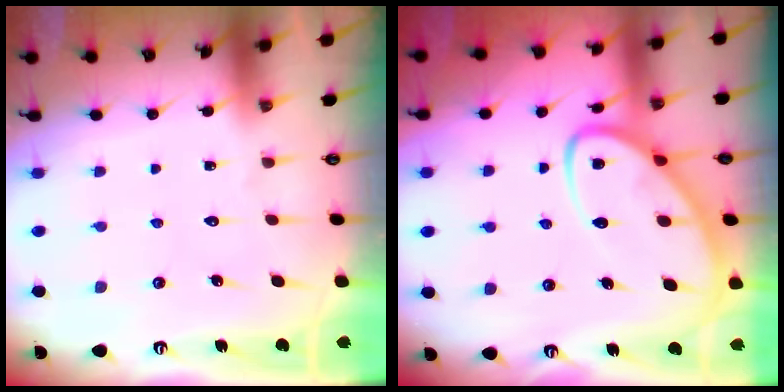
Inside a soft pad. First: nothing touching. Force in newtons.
{"total": 9.7, "press": 9.7, "slide": 1.0}